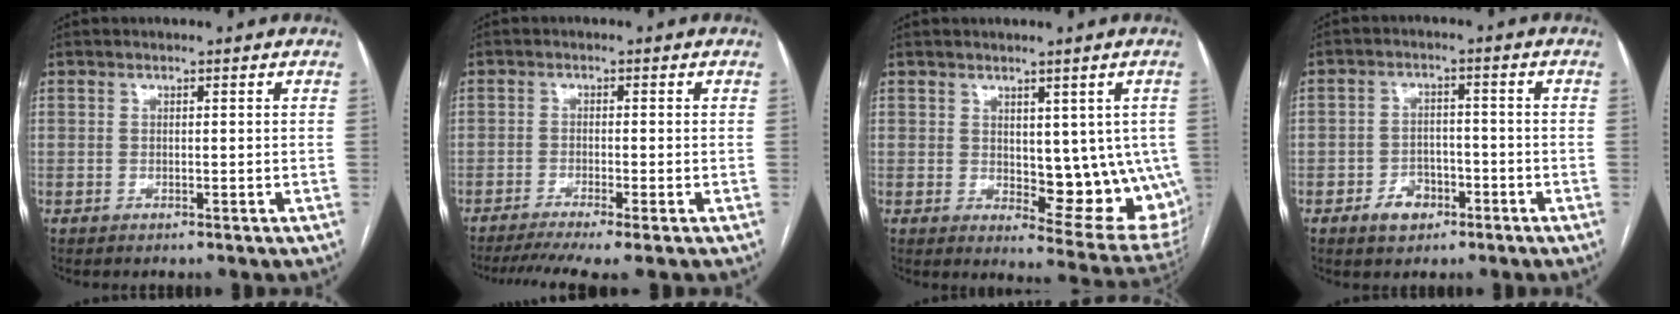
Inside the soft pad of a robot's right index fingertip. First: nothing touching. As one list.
[{"total": 7.1, "force": [-5.4, -0.1, 4.6], "torque": [-0.071, -0.010, -0.086]}, {"total": 12.0, "force": [0.3, 5.7, 10.6], "torque": [-0.112, -0.010, 0.017]}, {"total": 4.7, "force": [-2.5, 3.3, 2.1], "torque": [-0.031, 0.010, -0.036]}]